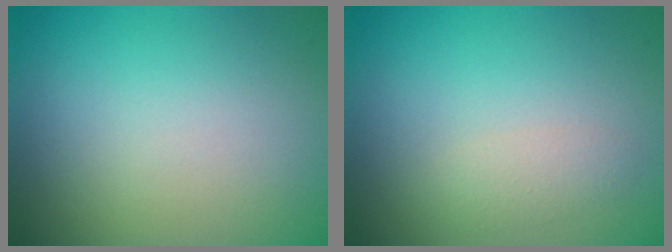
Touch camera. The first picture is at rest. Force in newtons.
{"total": 1.4, "press": 1.4, "slide": 0.1}